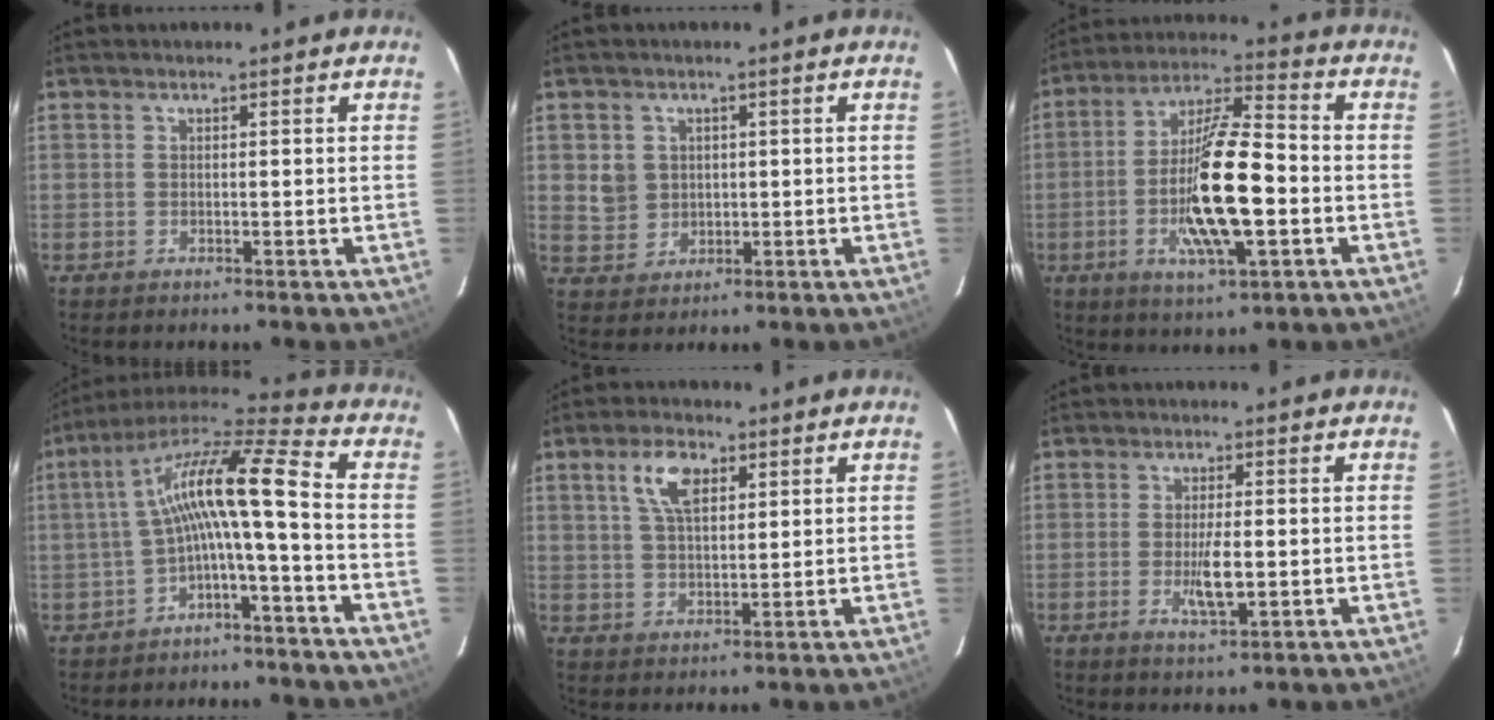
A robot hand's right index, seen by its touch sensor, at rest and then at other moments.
{"total": 4.9, "force": [0.9, 4.6, 1.3], "torque": [-0.027, 0.007, 0.026]}
{"total": 16.2, "force": [-3.8, 4.0, 15.3], "torque": [-0.292, -0.005, -0.073]}
{"total": 13.6, "force": [-2.0, 1.2, 13.4], "torque": [-0.258, 0.022, -0.042]}
{"total": 6.8, "force": [3.1, 3.3, 5.1], "torque": [-0.098, 0.013, 0.057]}
{"total": 5.2, "force": [-1.0, 1.3, 4.9], "torque": [-0.092, -0.010, -0.016]}